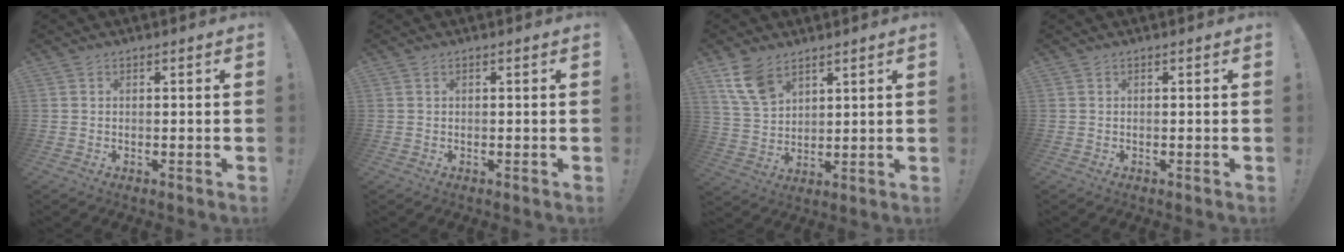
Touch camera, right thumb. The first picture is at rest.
{"total": 0.0}
{"total": 10.0, "force": [6.6, 5.7, 5.0], "torque": [-0.095, -0.025, 0.131]}
{"total": 0.0}